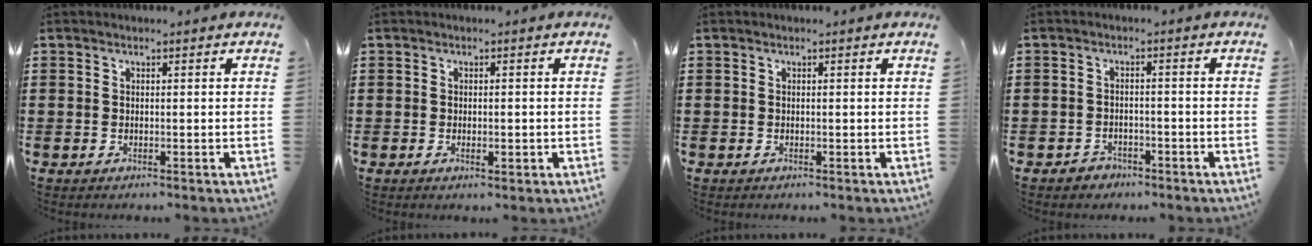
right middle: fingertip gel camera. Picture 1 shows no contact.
{"total": 1.1, "force": [-0.2, 0.5, 0.9], "torque": [-0.010, -0.004, -0.007]}
{"total": 0.0}
{"total": 1.9, "force": [-1.7, 0.9, 0.1], "torque": [-0.008, 0.004, -0.037]}